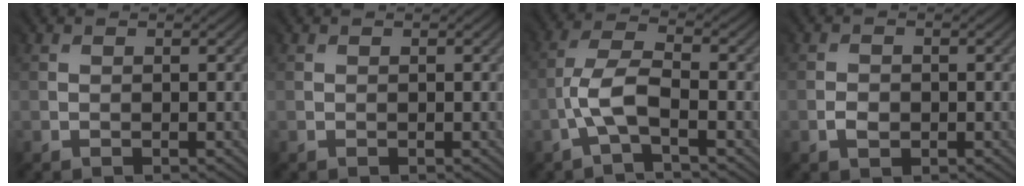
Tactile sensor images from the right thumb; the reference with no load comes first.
{"total": 0.0}
{"total": 3.7, "force": [-2.0, 0.7, 3.1], "torque": [-0.075, 0.012, -0.048]}
{"total": 0.9, "force": [-0.6, 0.5, -0.5], "torque": [0.012, -0.005, -0.012]}